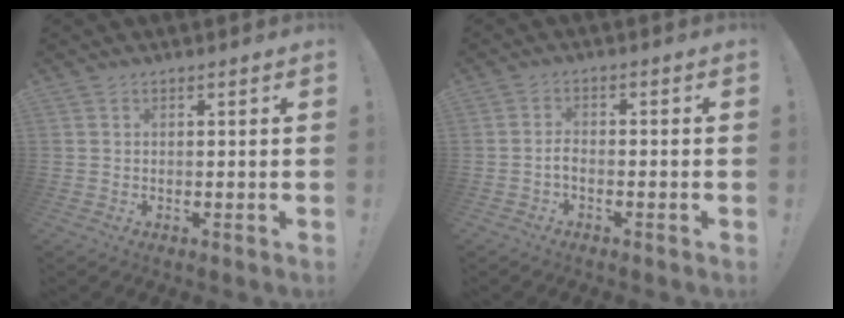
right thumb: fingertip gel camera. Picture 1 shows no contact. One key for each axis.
{"total": 2.8, "fx": -1.5, "fy": 0.8, "fz": 2.2, "tx": -0.042, "ty": 0.003, "tz": -0.029}